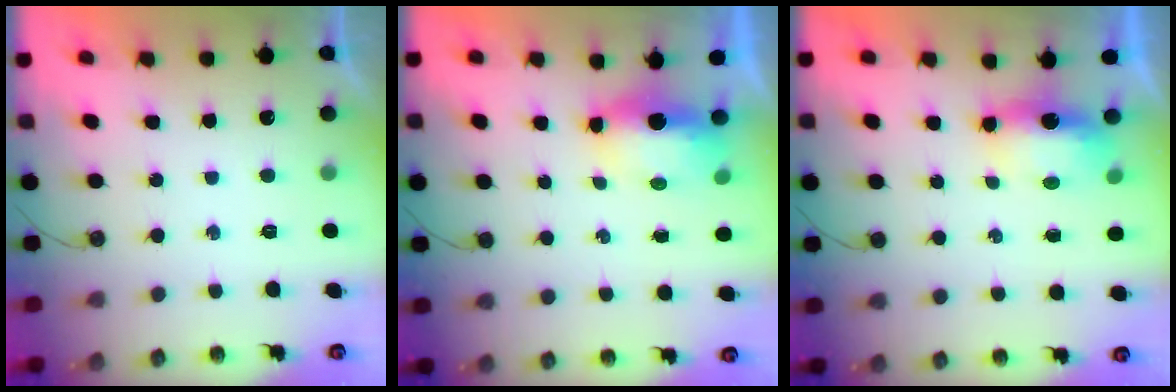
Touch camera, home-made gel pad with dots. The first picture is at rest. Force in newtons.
{"total": 6.0, "press": 6.0, "slide": 0.7}
{"total": 10.4, "press": 7.2, "slide": 7.5}